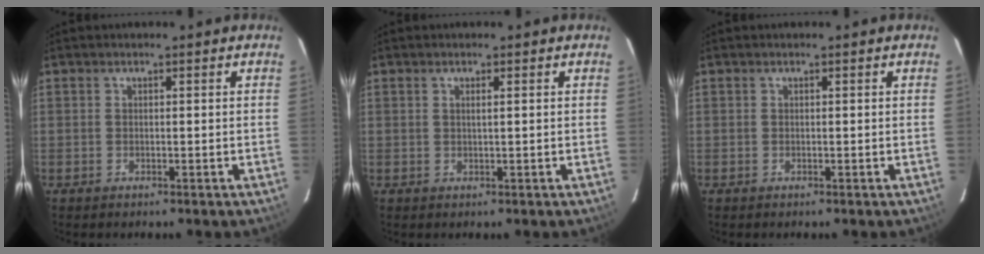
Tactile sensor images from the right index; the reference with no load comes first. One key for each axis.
{"total": 0.8, "fx": 0.3, "fy": -0.2, "fz": 0.7, "tx": -0.013, "ty": 0.001, "tz": 0.004}
{"total": 0.0}